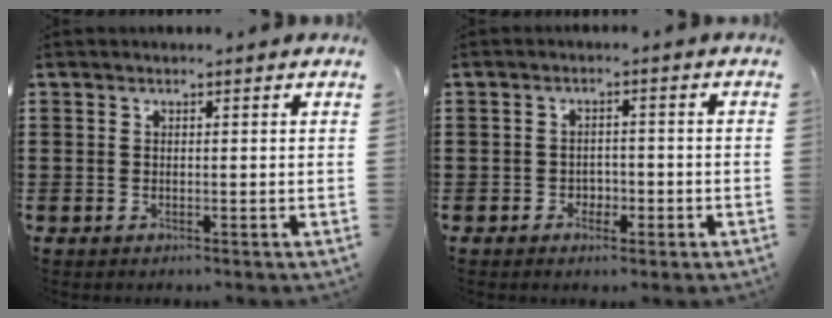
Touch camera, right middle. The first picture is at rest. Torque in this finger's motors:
{"motor_torque": [-0.34, 0.09, -0.06, -0.01]}